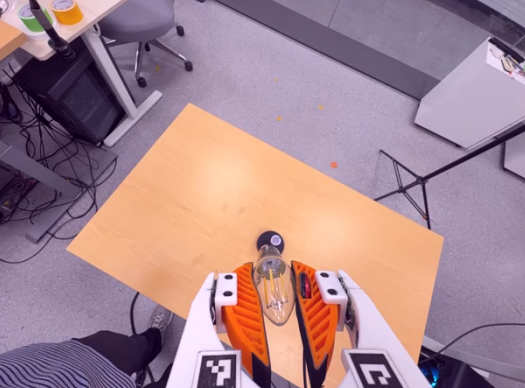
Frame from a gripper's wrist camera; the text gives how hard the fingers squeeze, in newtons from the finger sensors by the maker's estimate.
{"total": 21.1, "left": 25.8, "right": 16.4}